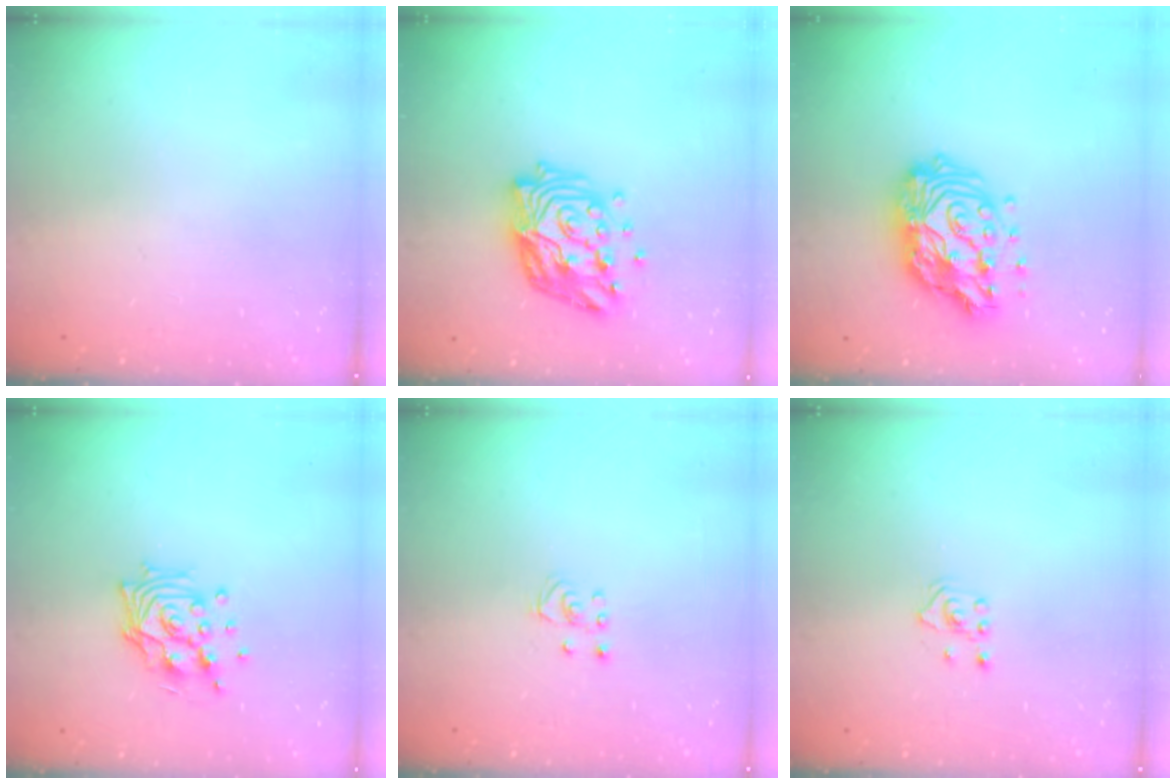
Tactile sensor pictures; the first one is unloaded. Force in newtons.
{"total": 16.5, "press": 16.4, "slide": 1.7}
{"total": 16.8, "press": 16.7, "slide": 1.6}
{"total": 12.6, "press": 12.5, "slide": 1.7}
{"total": 2.5, "press": 2.5, "slide": 0.2}
{"total": 2.4, "press": 2.2, "slide": 0.8}